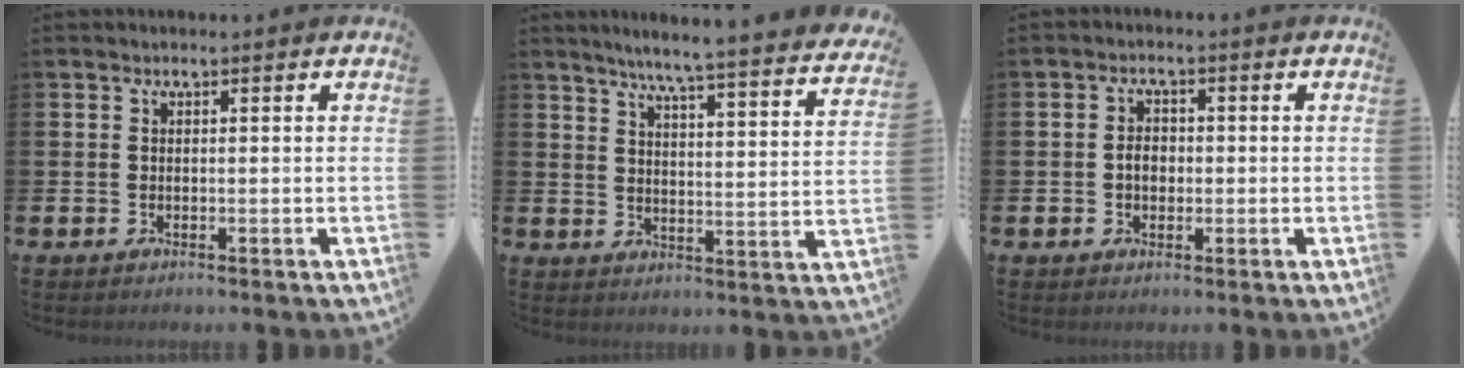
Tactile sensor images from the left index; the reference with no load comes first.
{"total": 5.7, "force": [5.3, -0.6, 2.0], "torque": [-0.053, -0.048, 0.084]}
{"total": 2.4, "force": [-0.2, 1.8, 1.7], "torque": [-0.022, 0.003, -0.008]}